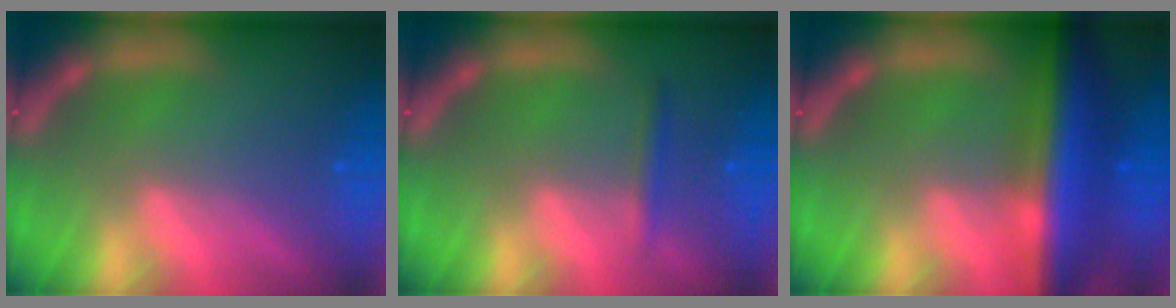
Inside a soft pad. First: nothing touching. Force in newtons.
{"total": 1.4}
{"total": 10.0}